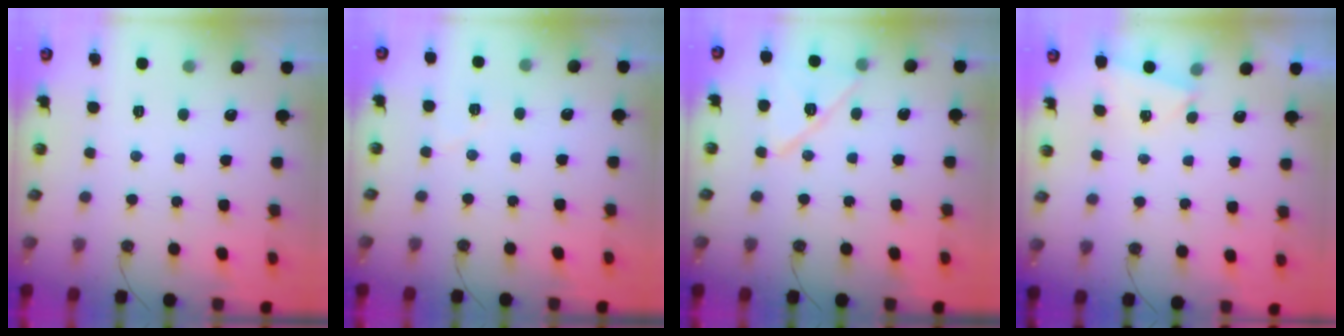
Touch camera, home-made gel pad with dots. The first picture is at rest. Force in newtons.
{"total": 3.8, "press": 3.5, "slide": 1.6}
{"total": 12.5, "press": 12.5, "slide": 0.6}
{"total": 2.1, "press": 0.8, "slide": 1.9}